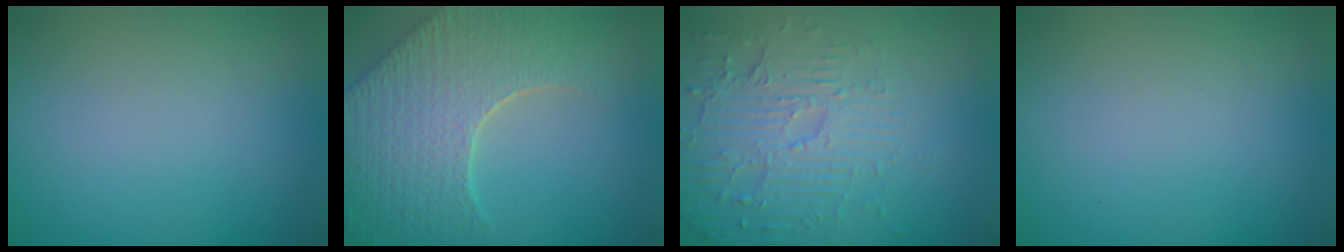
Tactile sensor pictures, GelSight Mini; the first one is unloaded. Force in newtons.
{"total": 8.5, "press": 6.3, "slide": 5.8}
{"total": 4.3, "press": 3.7, "slide": 2.1}
{"total": 0.0}